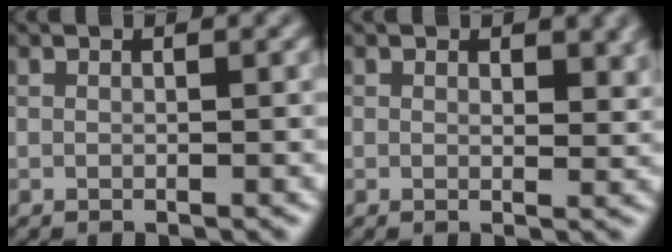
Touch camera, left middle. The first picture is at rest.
{"total": 2.0, "force": [1.0, 1.1, 1.3], "torque": [-0.013, -0.007, 0.017]}